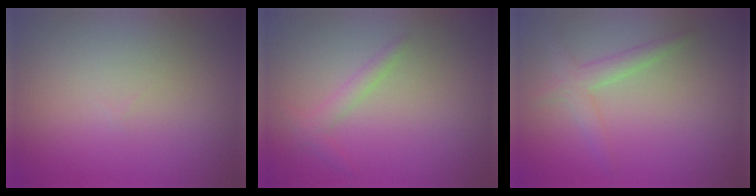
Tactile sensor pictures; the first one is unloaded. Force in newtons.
{"total": 1.5, "press": 1.4, "slide": 0.1}
{"total": 2.1, "press": 2.1, "slide": 0.1}